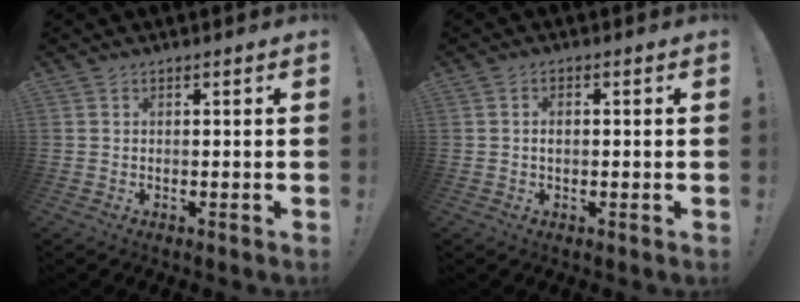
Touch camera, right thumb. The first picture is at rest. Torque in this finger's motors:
{"motor_torque": [-0.12, -0.42, -0.16, 0.19, 0.10]}